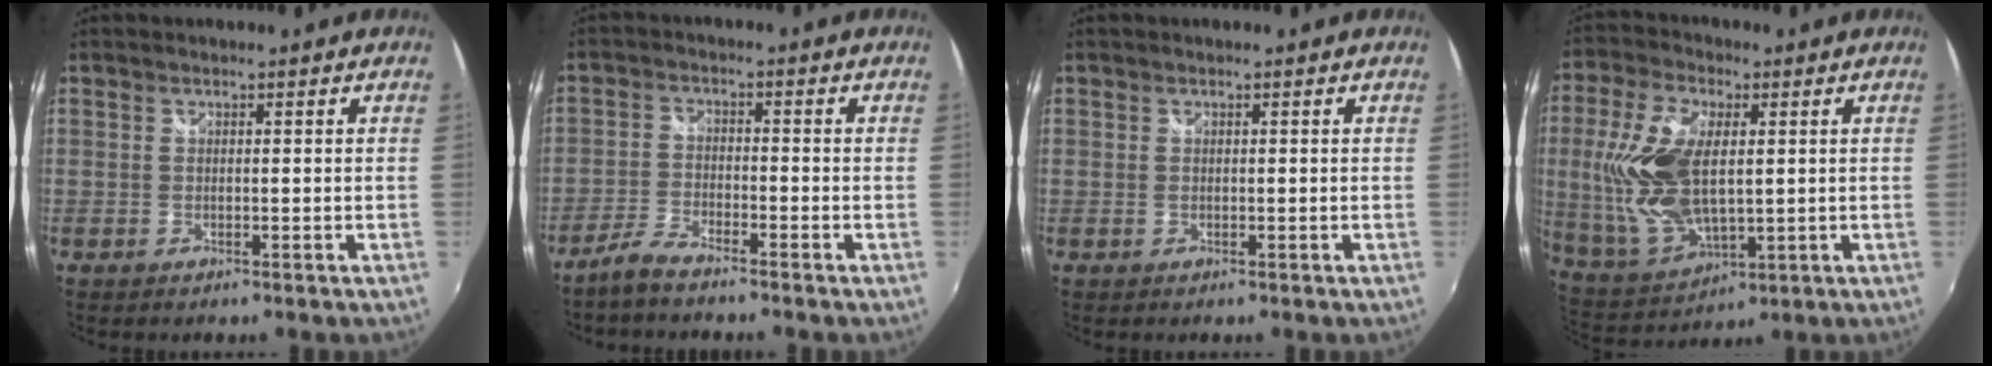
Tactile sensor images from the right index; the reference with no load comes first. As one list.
[{"total": 4.7, "force": [-4.0, 0.9, 2.1], "torque": [-0.061, -0.002, -0.083]}, {"total": 0.0}, {"total": 17.4, "force": [2.1, 9.1, 14.7], "torque": [-0.312, 0.002, 0.055]}]